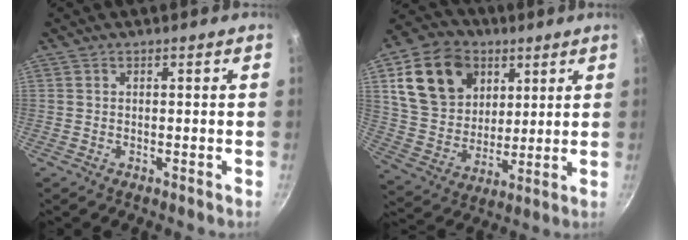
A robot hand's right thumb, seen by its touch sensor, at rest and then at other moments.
{"total": 18.7, "force": [7.2, 14.1, 10.0], "torque": [-0.159, -0.017, 0.135]}